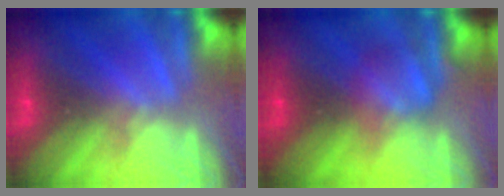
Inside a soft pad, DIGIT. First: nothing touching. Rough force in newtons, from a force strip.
{"total": 2.5}